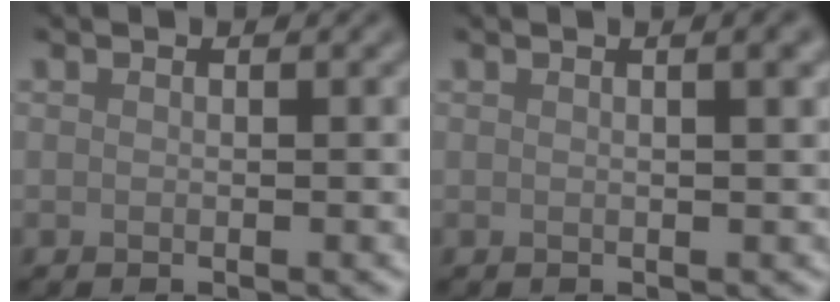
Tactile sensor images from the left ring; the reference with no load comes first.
{"total": 3.4, "force": [1.2, 1.3, 2.9], "torque": [-0.015, 0.010, -0.002]}